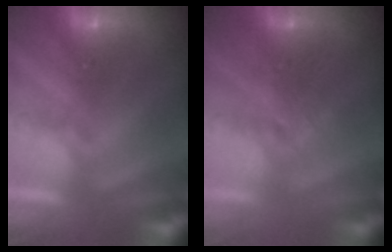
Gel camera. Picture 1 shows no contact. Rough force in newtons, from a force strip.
{"total": 2.1}